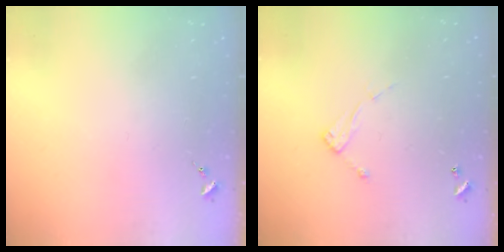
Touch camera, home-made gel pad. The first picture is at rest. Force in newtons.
{"total": 7.1, "press": 7.1, "slide": 0.3}